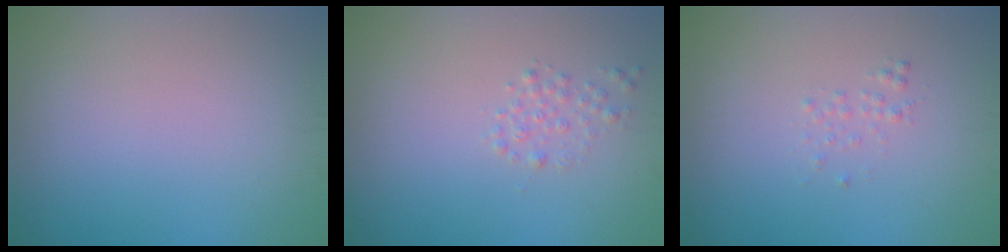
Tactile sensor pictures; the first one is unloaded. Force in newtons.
{"total": 1.2, "press": 1.2, "slide": 0.0}
{"total": 0.7, "press": 0.7, "slide": 0.1}